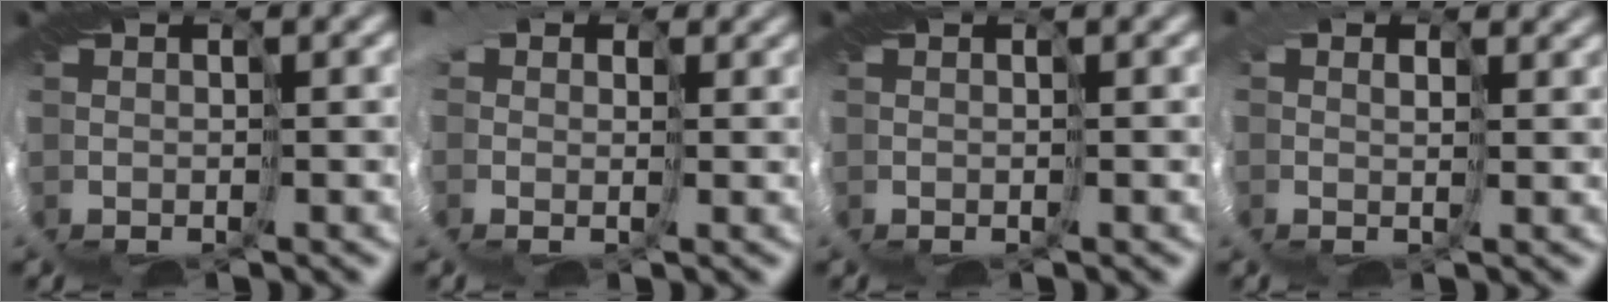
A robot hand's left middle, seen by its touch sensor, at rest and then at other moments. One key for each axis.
{"total": 7.6, "fx": 2.6, "fy": 5.9, "fz": 4.0, "tx": -0.097, "ty": 0.020, "tz": 0.006}
{"total": 0.0}
{"total": 3.9, "fx": 2.1, "fy": 2.9, "fz": 1.6, "tx": -0.047, "ty": 0.015, "tz": 0.018}